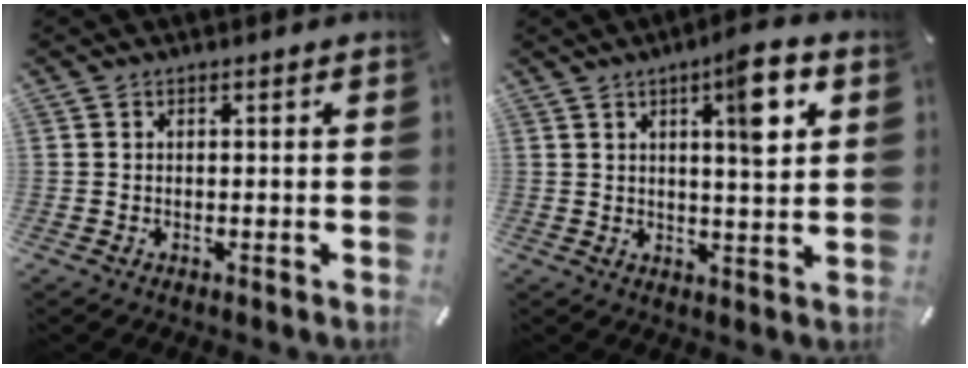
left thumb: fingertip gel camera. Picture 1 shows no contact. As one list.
[{"total": 9.9, "force": [4.4, 2.2, 8.6], "torque": [-0.118, -0.025, 0.061]}]